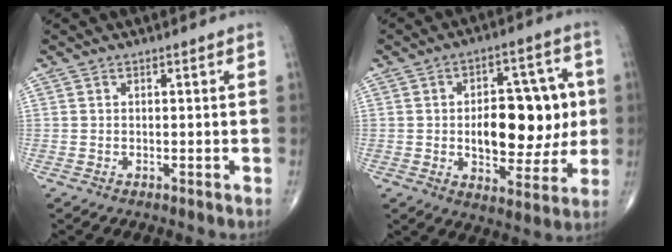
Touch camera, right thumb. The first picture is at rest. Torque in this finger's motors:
{"motor_torque": [0.23, 0.27, 0.28, 0.12, 0.11]}